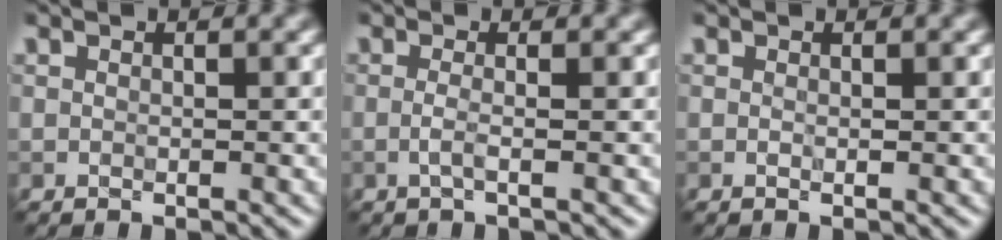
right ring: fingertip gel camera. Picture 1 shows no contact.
{"total": 1.3, "force": [-0.2, 0.4, 1.3], "torque": [-0.023, 0.000, -0.010]}
{"total": 0.0}